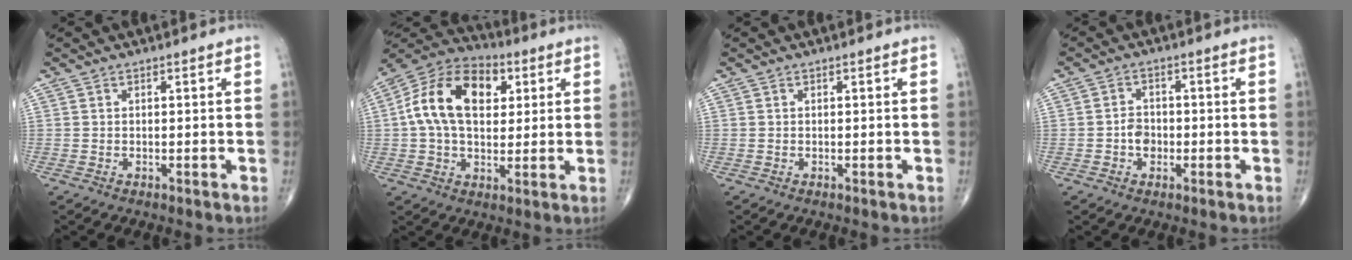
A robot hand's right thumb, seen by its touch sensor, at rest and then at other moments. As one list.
[{"total": 16.9, "force": [3.6, 10.7, 12.5], "torque": [-0.201, 0.011, 0.053]}, {"total": 0.0}, {"total": 3.2, "force": [-0.9, 2.6, 1.8], "torque": [-0.011, 0.009, -0.020]}]